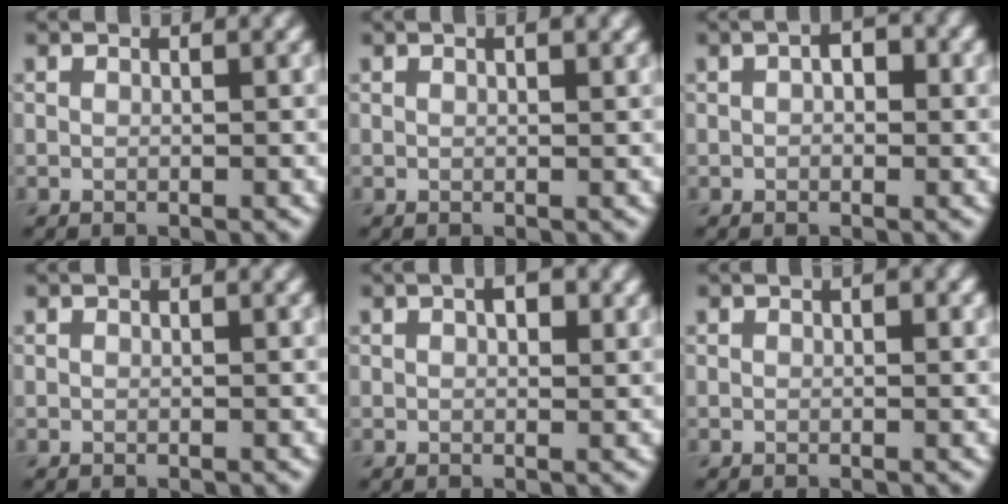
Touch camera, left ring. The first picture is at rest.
{"total": 1.1, "force": [0.6, 0.3, 0.8], "torque": [-0.013, 0.000, 0.009]}
{"total": 2.2, "force": [0.4, 1.2, 1.8], "torque": [-0.025, 0.007, 0.001]}
{"total": 0.0}
{"total": 1.9, "force": [0.7, 1.0, 1.5], "torque": [-0.020, 0.003, 0.010]}
{"total": 0.8, "force": [0.2, 0.3, 0.7], "torque": [-0.007, 0.001, 0.003]}